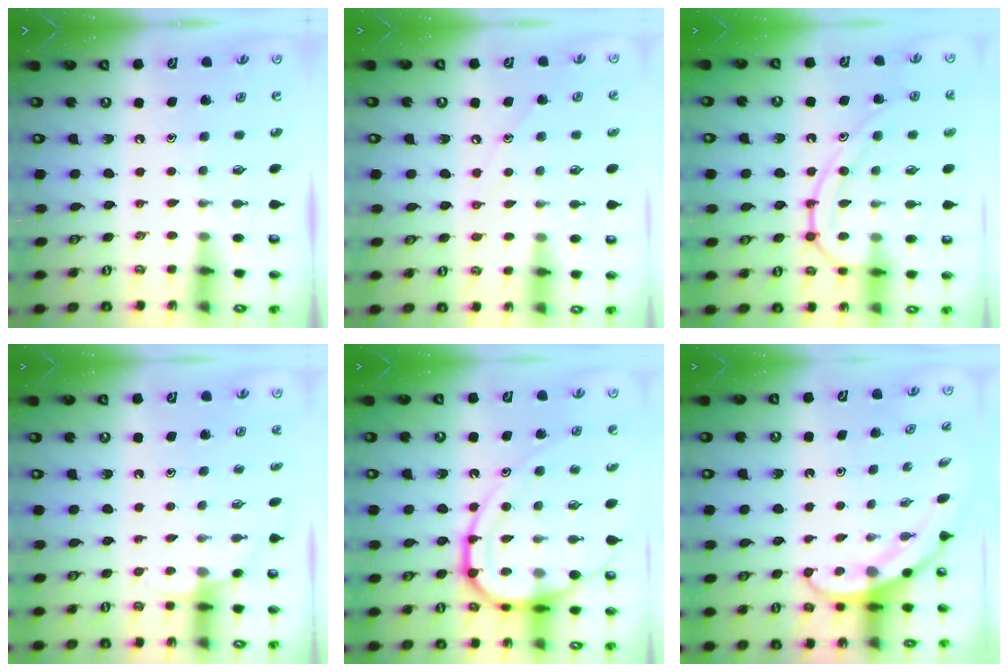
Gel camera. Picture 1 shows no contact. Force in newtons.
{"total": 4.9, "press": 4.9, "slide": 0.2}
{"total": 12.6, "press": 12.6, "slide": 0.5}
{"total": 2.9, "press": 2.9, "slide": 0.2}
{"total": 16.4, "press": 16.4, "slide": 1.7}
{"total": 3.7, "press": 3.7, "slide": 0.3}